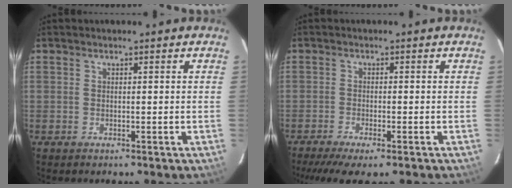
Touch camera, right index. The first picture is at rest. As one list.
[{"total": 8.1, "force": [-6.2, 1.1, 5.0], "torque": [-0.112, -0.031, -0.103]}]